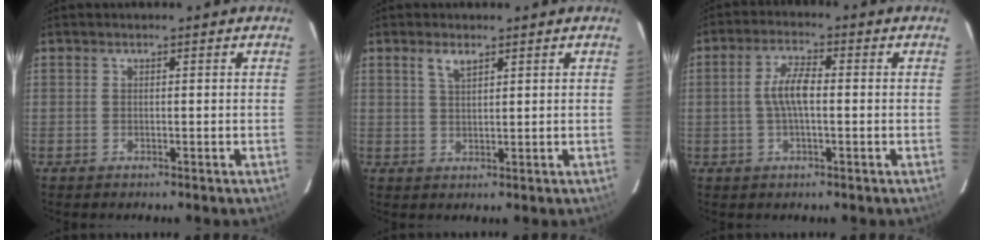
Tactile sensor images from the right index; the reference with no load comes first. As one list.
[{"total": 2.9, "force": [1.9, 1.0, 1.9], "torque": [-0.035, 0.003, 0.036]}, {"total": 5.5, "force": [-0.1, 1.9, 5.2], "torque": [-0.102, 0.009, -0.003]}]